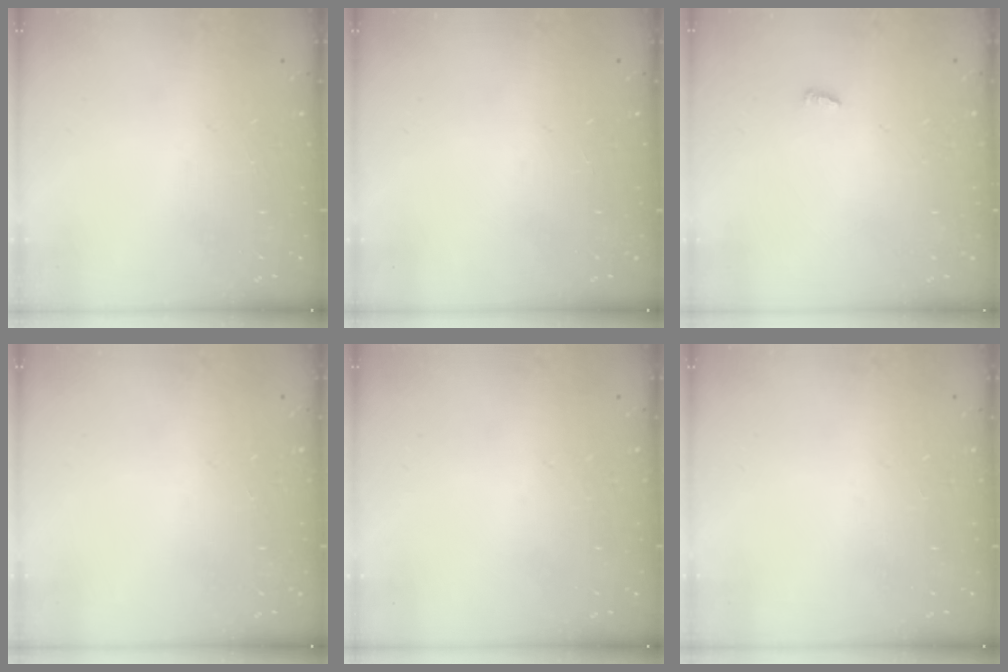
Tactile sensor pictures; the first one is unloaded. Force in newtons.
{"total": 0.0}
{"total": 2.7, "press": 2.7, "slide": 0.2}
{"total": 0.0}
{"total": 0.0}
{"total": 0.0}